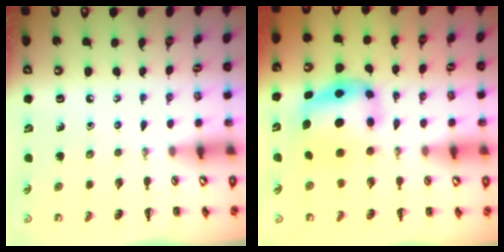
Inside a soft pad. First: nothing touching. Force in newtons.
{"total": 5.6, "press": 5.5, "slide": 1.2}